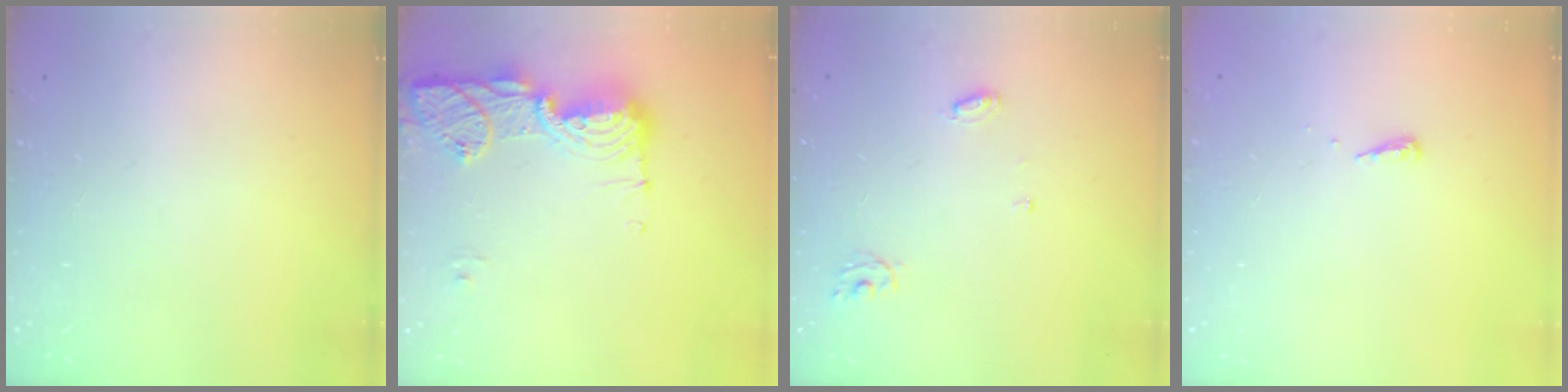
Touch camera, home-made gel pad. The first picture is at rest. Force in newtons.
{"total": 14.7, "press": 14.7, "slide": 1.4}
{"total": 5.1, "press": 5.1, "slide": 0.4}
{"total": 3.9, "press": 3.9, "slide": 0.5}